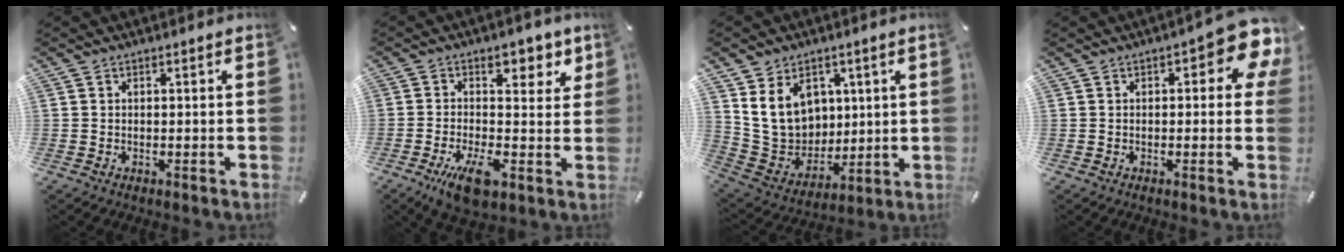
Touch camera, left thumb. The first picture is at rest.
{"total": 13.7, "force": [0.4, 8.3, 10.9], "torque": [-0.143, -0.008, 0.013]}
{"total": 13.7, "force": [5.0, 11.5, 5.6], "torque": [-0.115, -0.023, 0.105]}
{"total": 8.3, "force": [2.4, 3.4, 7.2], "torque": [-0.090, -0.015, 0.035]}